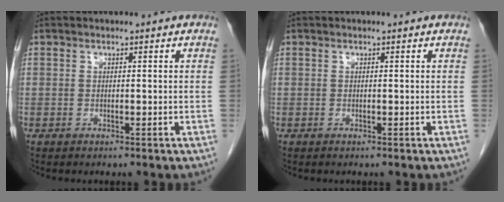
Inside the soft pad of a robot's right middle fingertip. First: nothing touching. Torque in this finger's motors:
{"motor_torque": [-0.24, 0.30, -0.02, -0.01]}